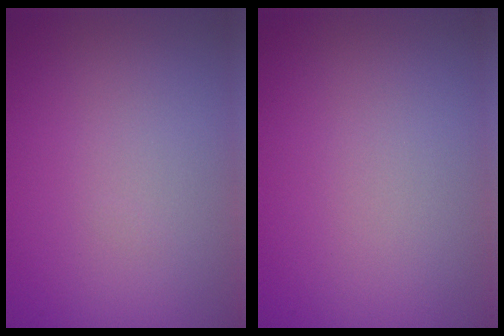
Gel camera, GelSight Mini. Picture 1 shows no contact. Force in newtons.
{"total": 0.0}